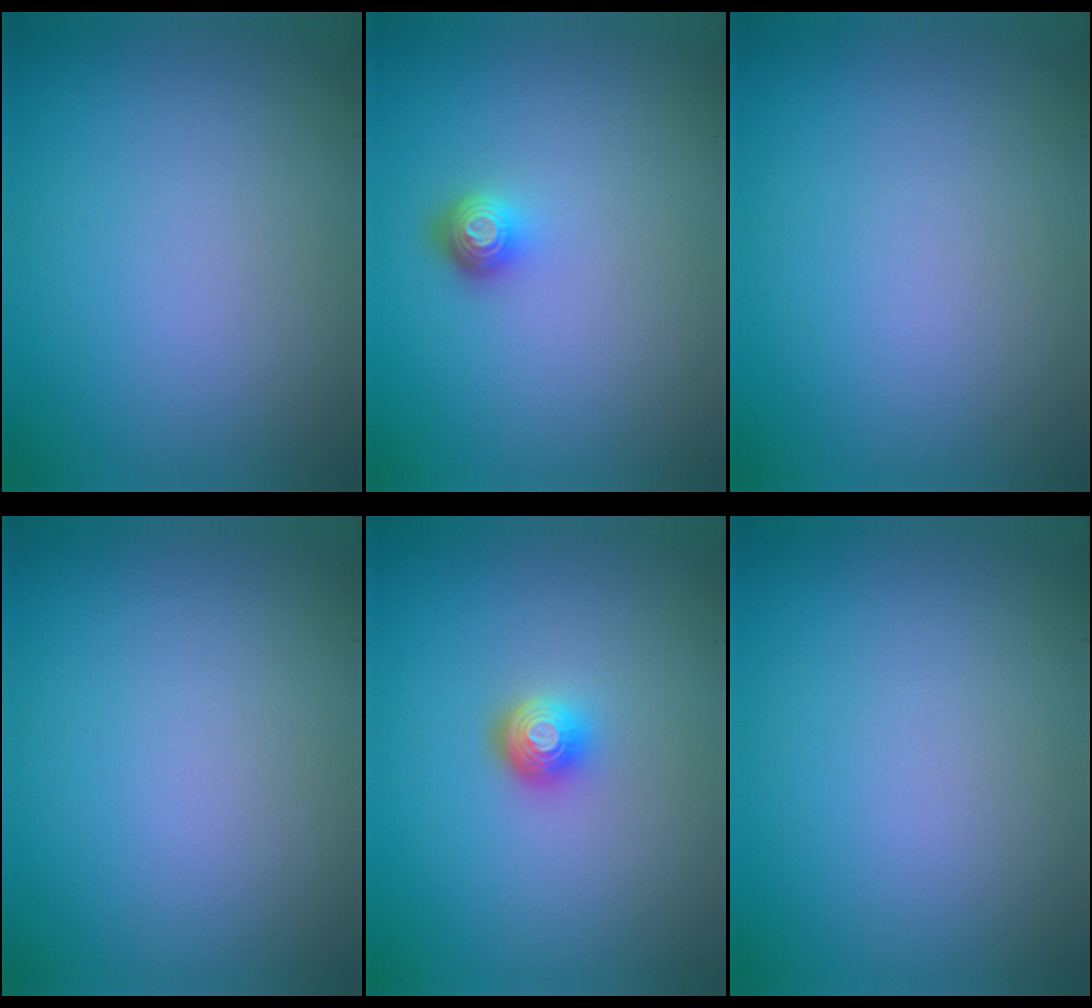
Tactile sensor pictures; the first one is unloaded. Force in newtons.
{"total": 1.7, "press": 1.3, "slide": 1.1}
{"total": 0.0}
{"total": 0.0}
{"total": 2.0, "press": 1.5, "slide": 1.3}
{"total": 0.0}